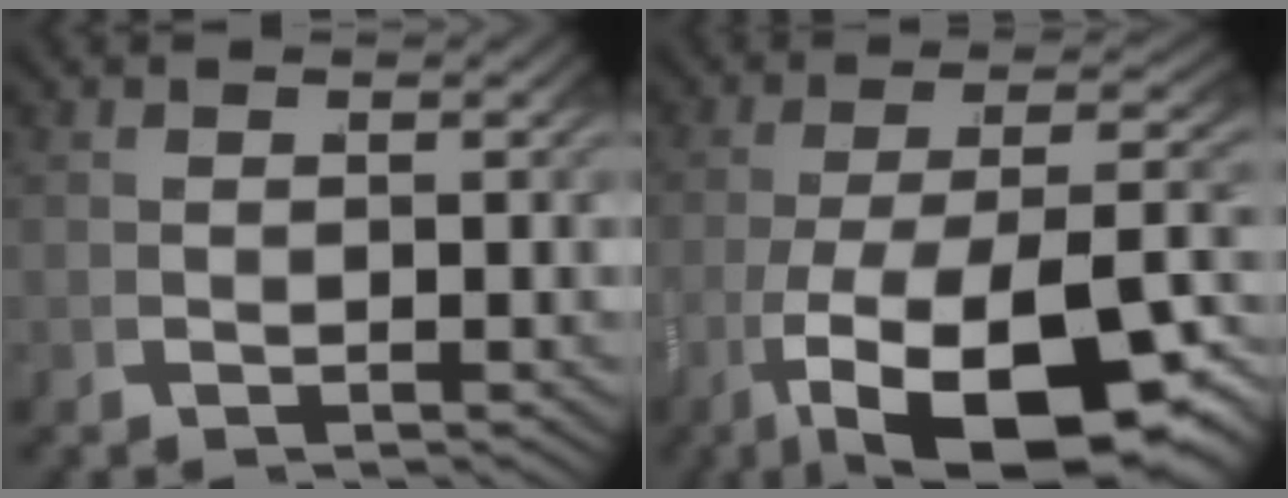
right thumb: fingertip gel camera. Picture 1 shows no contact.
{"total": 16.3, "force": [-5.2, 8.1, 13.1], "torque": [-0.258, -0.082, -0.024]}